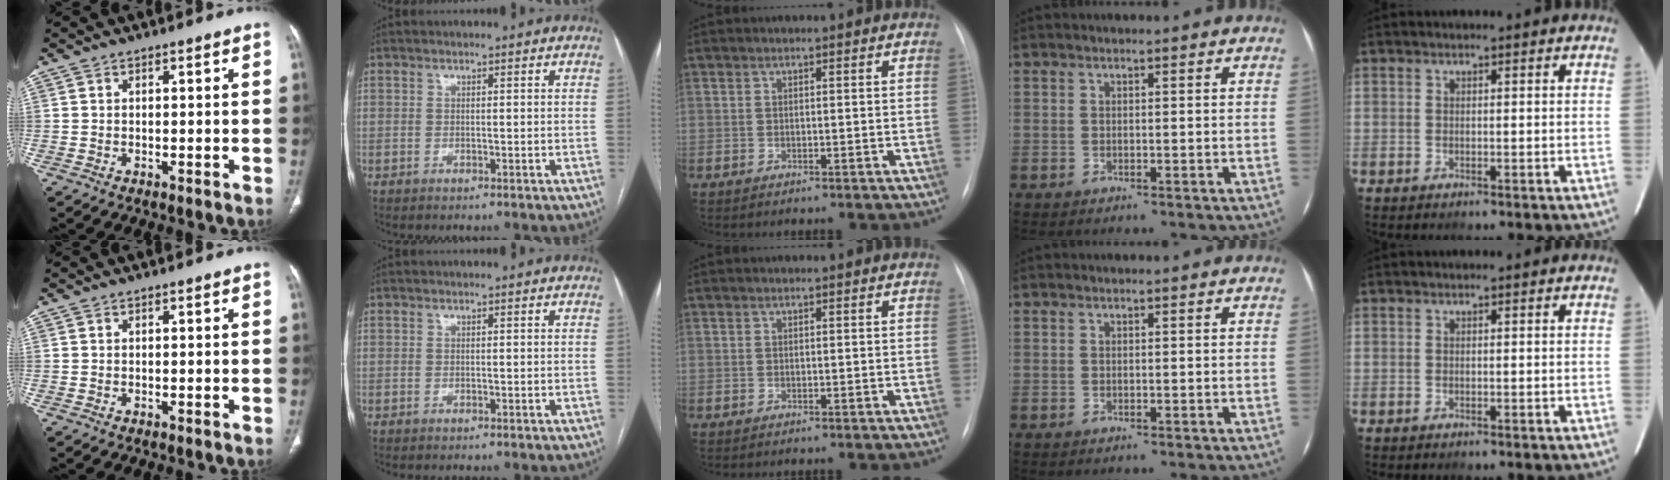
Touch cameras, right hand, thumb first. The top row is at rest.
{}